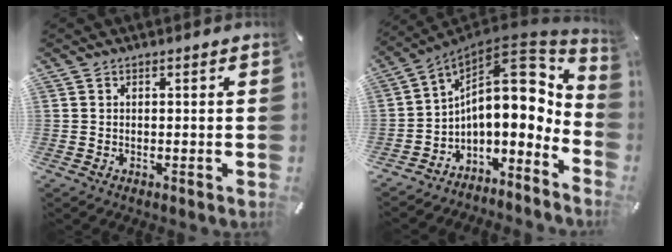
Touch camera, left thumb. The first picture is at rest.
{"total": 17.1, "force": [4.9, 10.3, 12.7], "torque": [-0.168, -0.058, 0.085]}